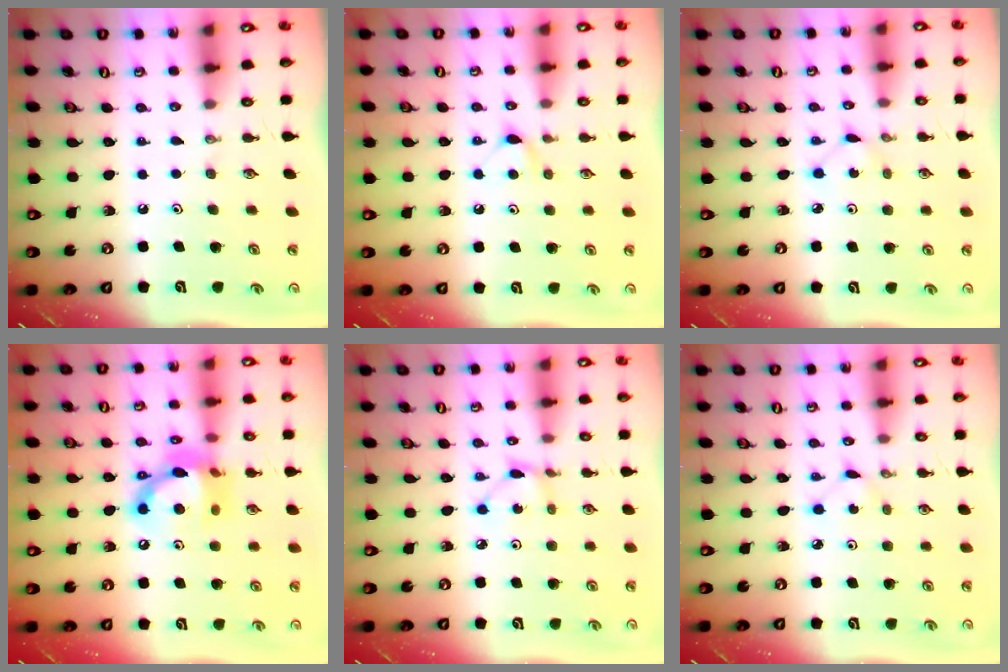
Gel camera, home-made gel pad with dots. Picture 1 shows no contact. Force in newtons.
{"total": 4.5, "press": 4.5, "slide": 0.6}
{"total": 2.4, "press": 2.4, "slide": 0.3}
{"total": 15.4, "press": 15.4, "slide": 1.0}
{"total": 2.6, "press": 2.6, "slide": 0.3}
{"total": 1.5, "press": 1.4, "slide": 0.2}